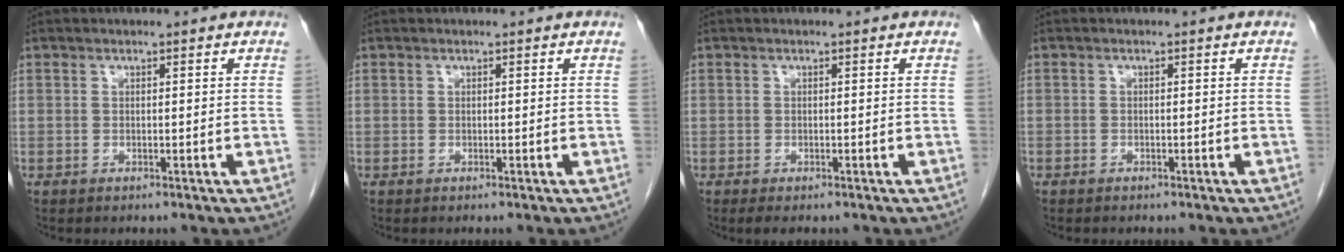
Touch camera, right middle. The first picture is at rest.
{"total": 0.0}
{"total": 1.8, "force": [-1.4, 0.7, 1.0], "torque": [-0.018, -0.005, -0.015]}
{"total": 0.5, "force": [-0.4, 0.3, 0.1], "torque": [-0.007, 0.003, -0.010]}